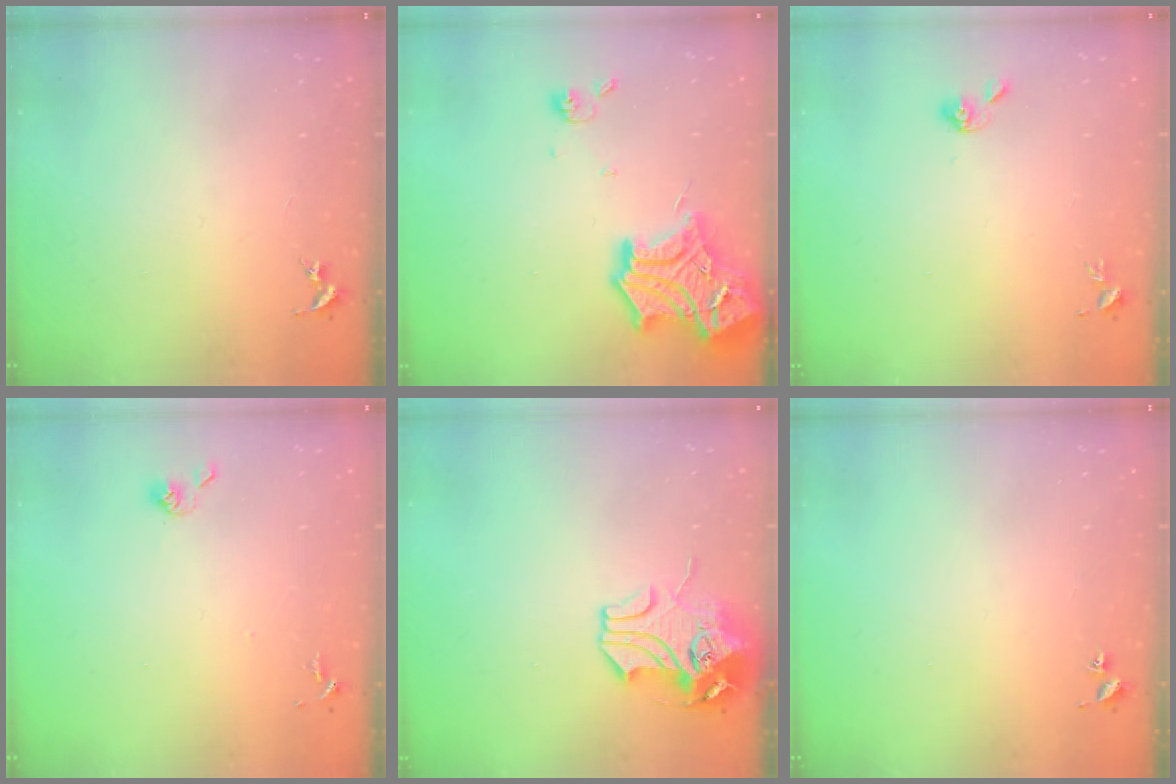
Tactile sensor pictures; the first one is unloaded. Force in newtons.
{"total": 19.1, "press": 19.0, "slide": 1.6}
{"total": 4.8, "press": 4.8, "slide": 0.8}
{"total": 5.5, "press": 5.4, "slide": 0.9}
{"total": 10.3, "press": 10.2, "slide": 1.7}
{"total": 1.8, "press": 1.8, "slide": 0.2}